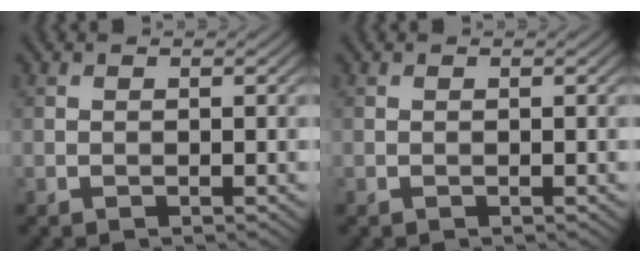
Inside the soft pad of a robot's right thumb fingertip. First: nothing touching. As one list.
[{"total": 0.0}]